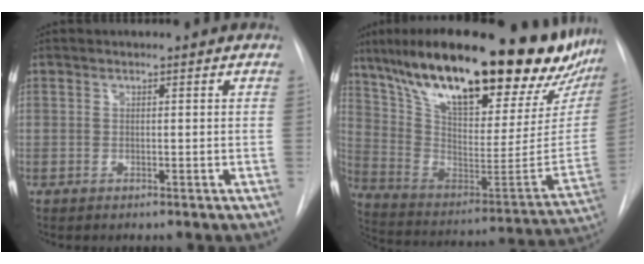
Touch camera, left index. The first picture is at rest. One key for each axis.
{"total": 35.8, "fx": 25.9, "fy": 9.9, "fz": 22.6, "tx": -0.368, "ty": -0.019, "tz": 0.384}